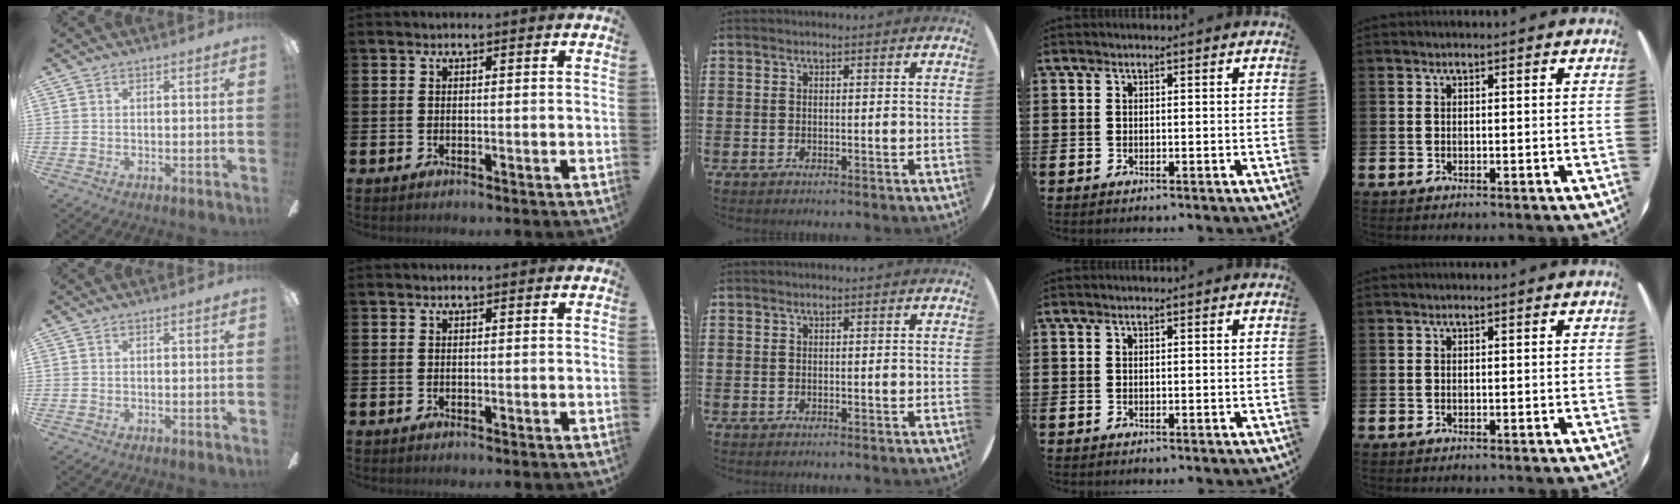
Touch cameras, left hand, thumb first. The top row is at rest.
{}